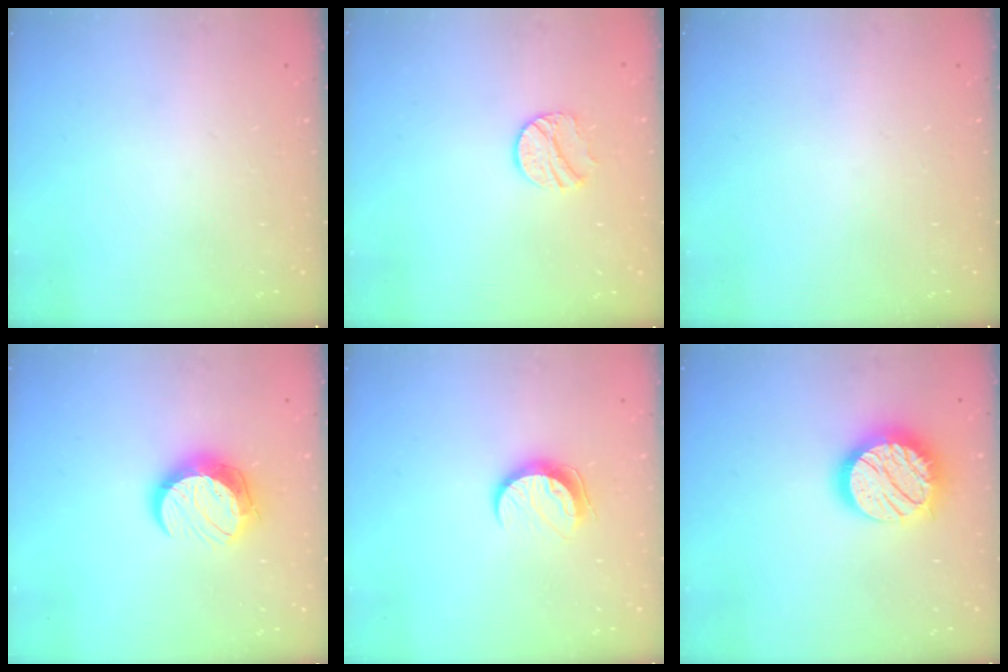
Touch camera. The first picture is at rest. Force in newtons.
{"total": 9.0, "press": 9.0, "slide": 0.3}
{"total": 0.0}
{"total": 11.0, "press": 11.0, "slide": 0.8}
{"total": 9.0, "press": 9.0, "slide": 0.8}
{"total": 17.2, "press": 17.2, "slide": 1.0}